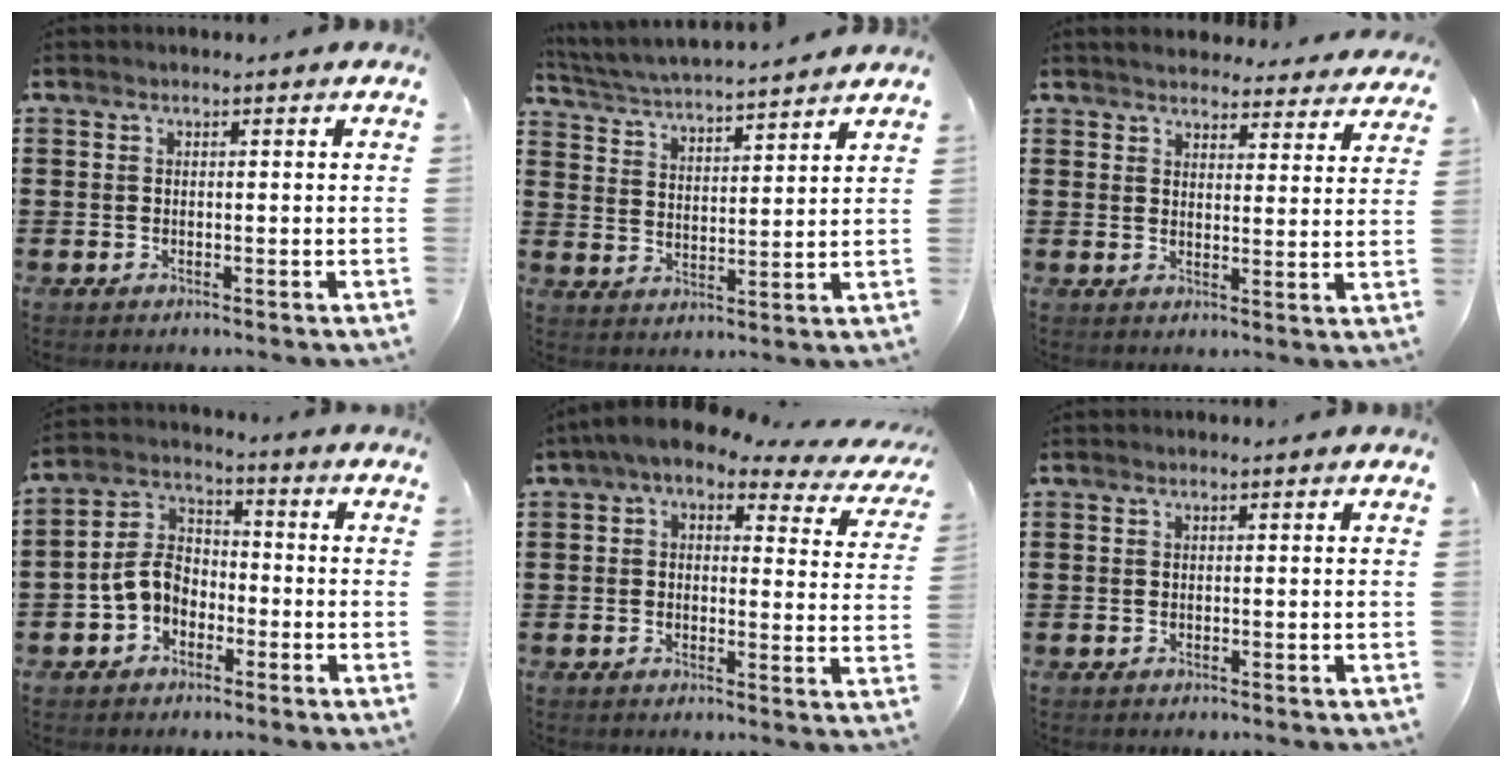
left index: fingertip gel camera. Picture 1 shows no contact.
{"total": 4.4, "force": [4.3, -0.2, 1.0], "torque": [-0.041, -0.032, 0.070]}
{"total": 3.8, "force": [3.8, 0.1, 0.4], "torque": [-0.024, -0.021, 0.067]}
{"total": 6.3, "force": [-2.3, 4.6, 3.5], "torque": [-0.099, 0.009, -0.054]}
{"total": 4.7, "force": [3.2, 1.3, 3.2], "torque": [-0.073, -0.016, 0.052]}
{"total": 0.0}